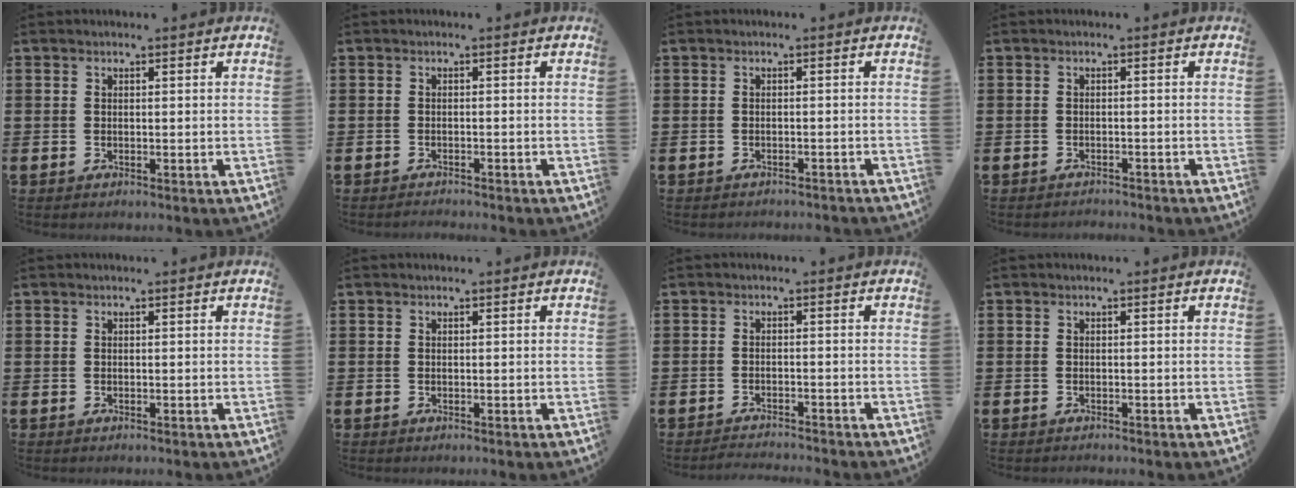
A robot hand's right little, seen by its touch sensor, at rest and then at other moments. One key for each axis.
{"total": 0.8, "fx": -0.8, "fy": 0.0, "fz": -0.1, "tx": -0.001, "ty": 0.000, "tz": -0.016}
{"total": 0.8, "fx": -0.8, "fy": 0.0, "fz": 0.0, "tx": -0.002, "ty": 0.000, "tz": -0.017}
{"total": 1.0, "fx": -1.0, "fy": 0.0, "fz": -0.1, "tx": -0.001, "ty": 0.002, "tz": -0.021}
{"total": 0.0}
{"total": 0.0}
{"total": 1.6, "fx": -1.6, "fy": -0.1, "fz": 0.0, "tx": -0.003, "ty": 0.004, "tz": -0.033}
{"total": 0.0}